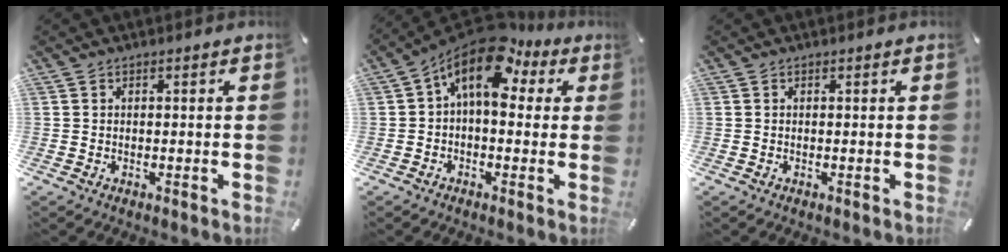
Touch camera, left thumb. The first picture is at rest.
{"total": 14.2, "force": [6.0, 7.3, 10.5], "torque": [-0.181, -0.032, 0.102]}
{"total": 0.0}